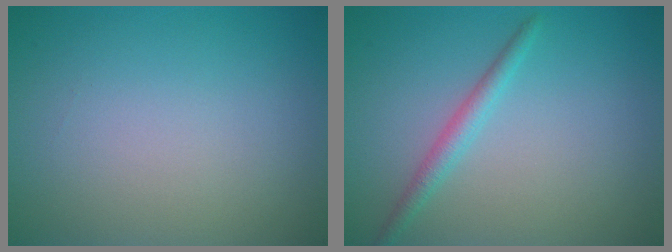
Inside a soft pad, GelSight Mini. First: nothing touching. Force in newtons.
{"total": 1.8, "press": 1.8, "slide": 0.1}